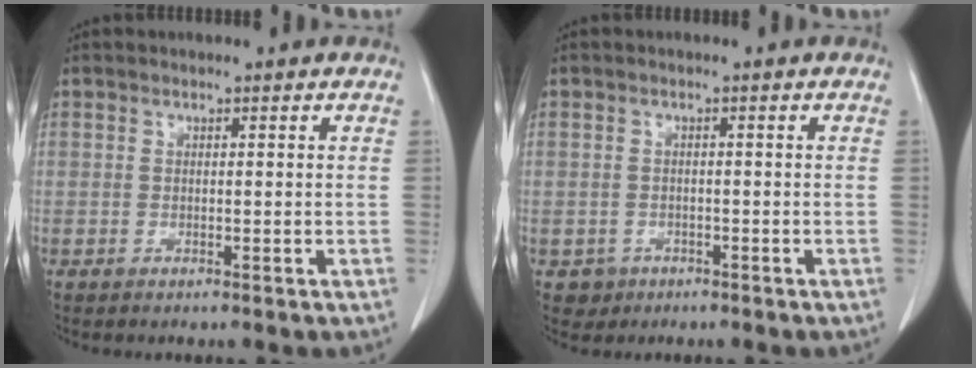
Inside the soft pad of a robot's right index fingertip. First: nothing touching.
{"total": 2.2, "force": [-1.1, 1.9, 0.1], "torque": [0.001, 0.008, -0.014]}